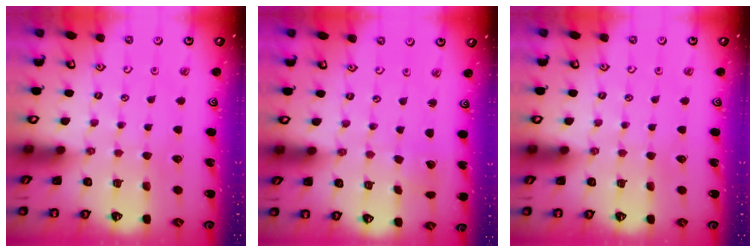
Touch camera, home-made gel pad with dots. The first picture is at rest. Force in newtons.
{"total": 2.0, "press": 2.0, "slide": 0.2}
{"total": 0.0}